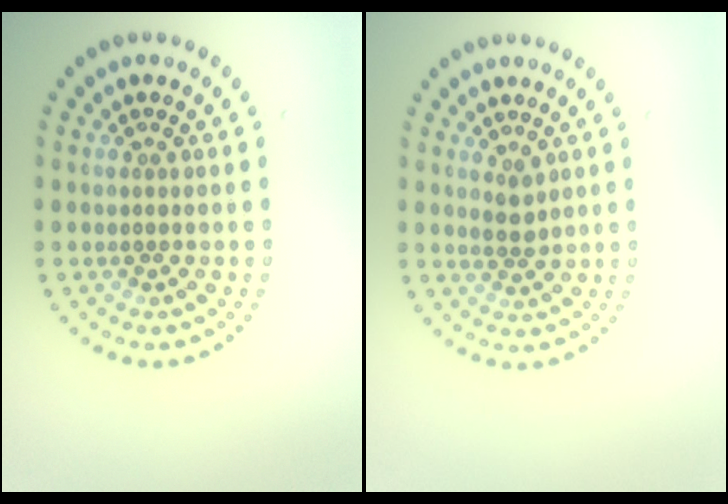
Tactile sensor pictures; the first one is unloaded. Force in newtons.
{"total": 1.3, "press": 1.1, "slide": 0.7}